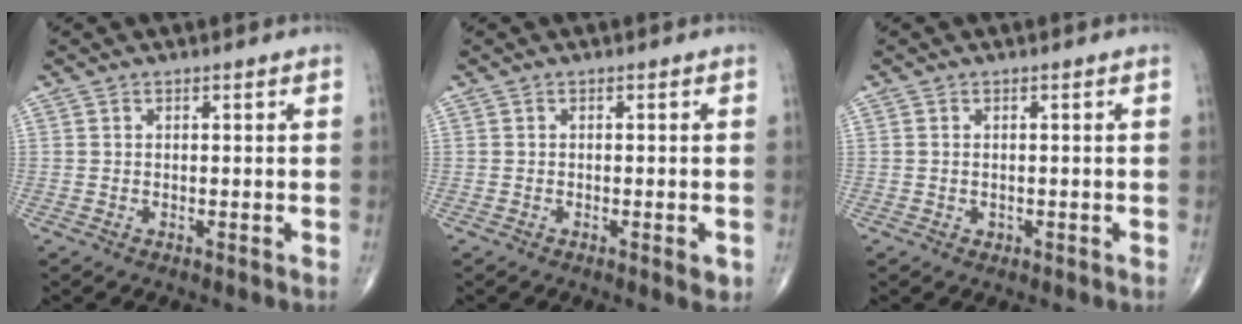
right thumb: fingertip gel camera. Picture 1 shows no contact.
{"total": 2.0, "force": [-0.8, 0.6, 1.8], "torque": [-0.021, -0.002, -0.010]}
{"total": 0.7, "force": [-0.1, 0.7, 0.3], "torque": [-0.005, 0.001, 0.002]}